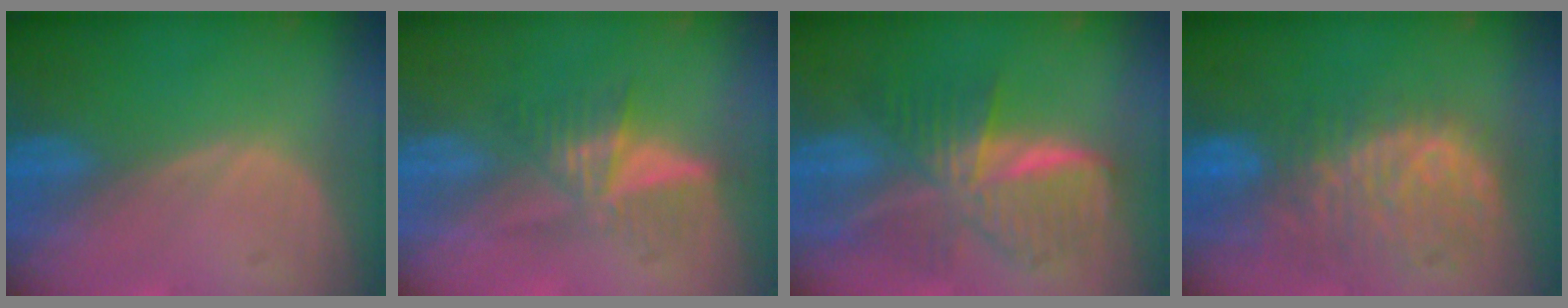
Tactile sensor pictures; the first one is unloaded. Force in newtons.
{"total": 5.9, "press": 5.3, "slide": 2.7}
{"total": 9.5, "press": 9.5, "slide": 0.6}
{"total": 10.8, "press": 9.4, "slide": 5.3}